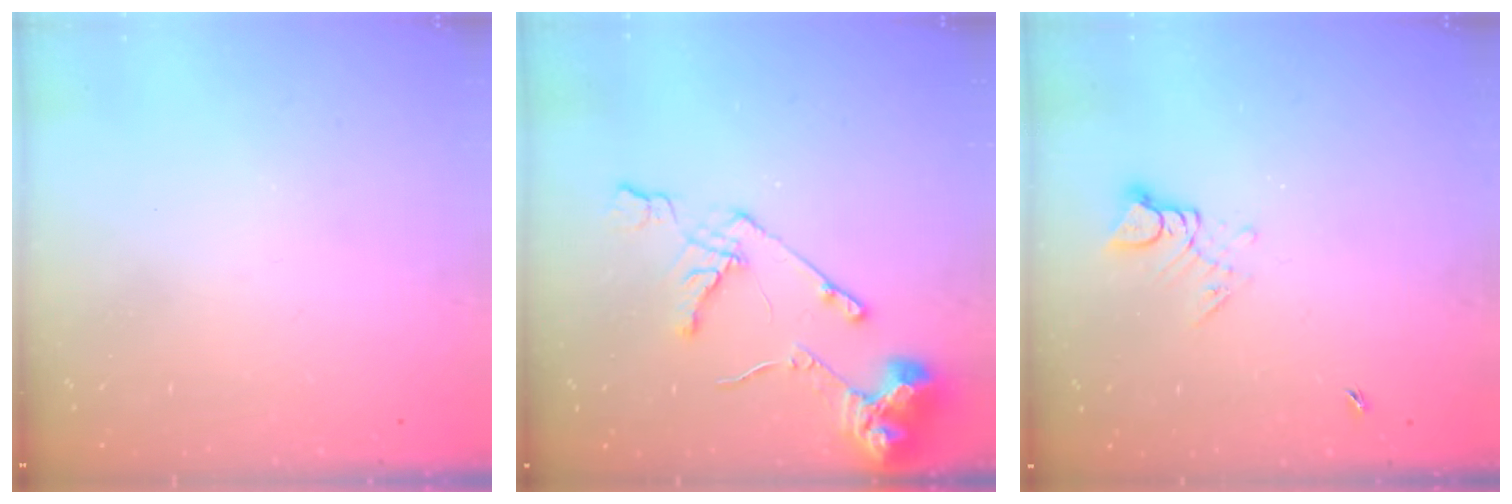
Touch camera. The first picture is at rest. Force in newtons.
{"total": 12.9, "press": 12.8, "slide": 1.8}
{"total": 3.5, "press": 3.5, "slide": 0.4}